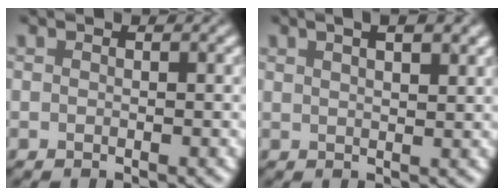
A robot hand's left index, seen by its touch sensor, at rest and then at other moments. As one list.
[{"total": 6.0, "force": [3.6, 2.6, 4.1], "torque": [-0.033, 0.032, 0.027]}]